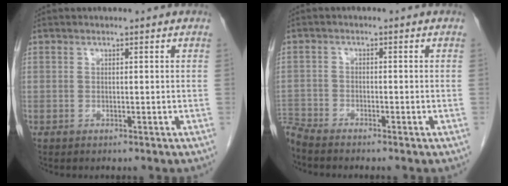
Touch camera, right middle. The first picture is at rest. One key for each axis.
{"total": 3.1, "fx": -3.1, "fy": 0.0, "fz": 0.3, "tx": -0.007, "ty": -0.010, "tz": -0.061}